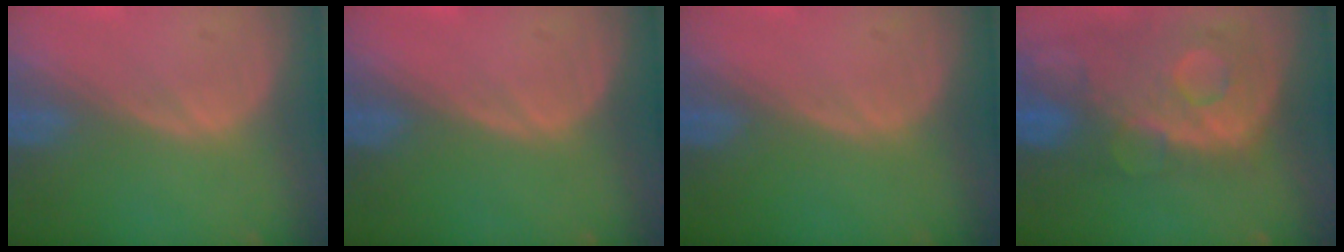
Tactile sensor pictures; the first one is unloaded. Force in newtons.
{"total": 0.0}
{"total": 0.0}
{"total": 11.2, "press": 9.8, "slide": 5.5}